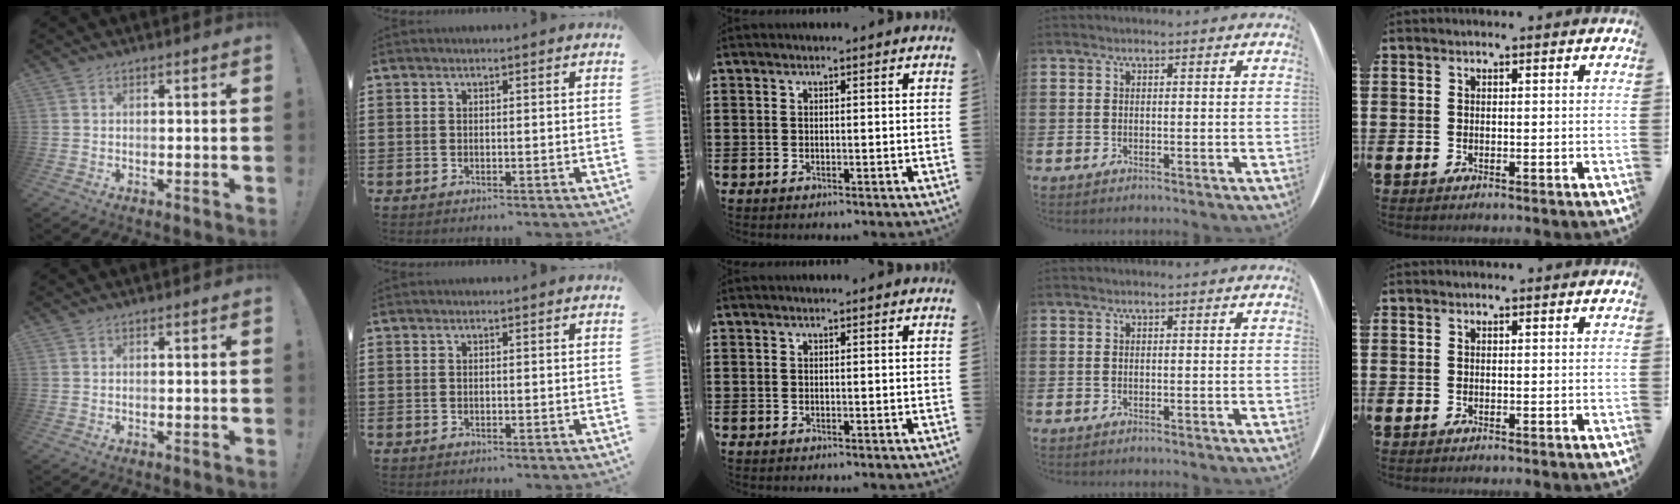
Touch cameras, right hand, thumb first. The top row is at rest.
{}